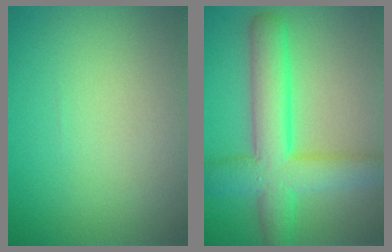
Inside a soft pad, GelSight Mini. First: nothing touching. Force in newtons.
{"total": 7.4, "press": 7.4, "slide": 0.2}